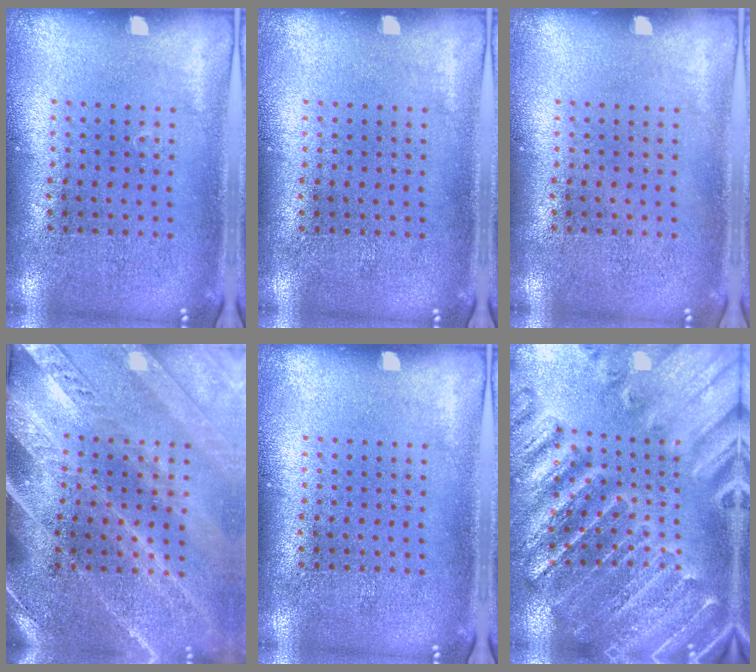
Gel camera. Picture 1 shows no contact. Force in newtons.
{"total": 0.0}
{"total": 0.0}
{"total": 3.3, "press": 2.8, "slide": 1.8}
{"total": 0.0}
{"total": 2.8, "press": 2.8, "slide": 0.3}